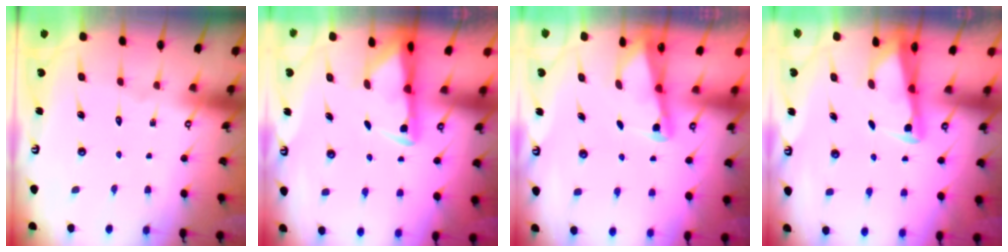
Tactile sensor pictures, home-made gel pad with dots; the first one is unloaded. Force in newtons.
{"total": 2.8, "press": 2.8, "slide": 0.6}
{"total": 2.1, "press": 2.1, "slide": 0.3}
{"total": 2.7, "press": 2.7, "slide": 0.3}